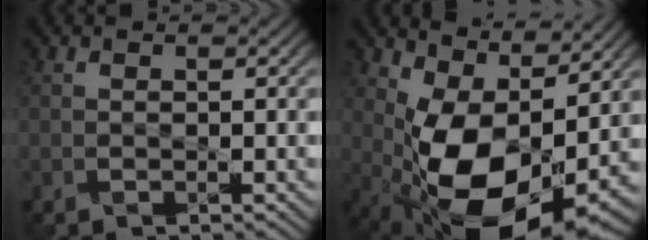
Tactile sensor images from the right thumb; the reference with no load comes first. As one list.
[{"total": 14.6, "force": [0.5, 7.9, 12.2], "torque": [-0.207, -0.019, 0.022]}]